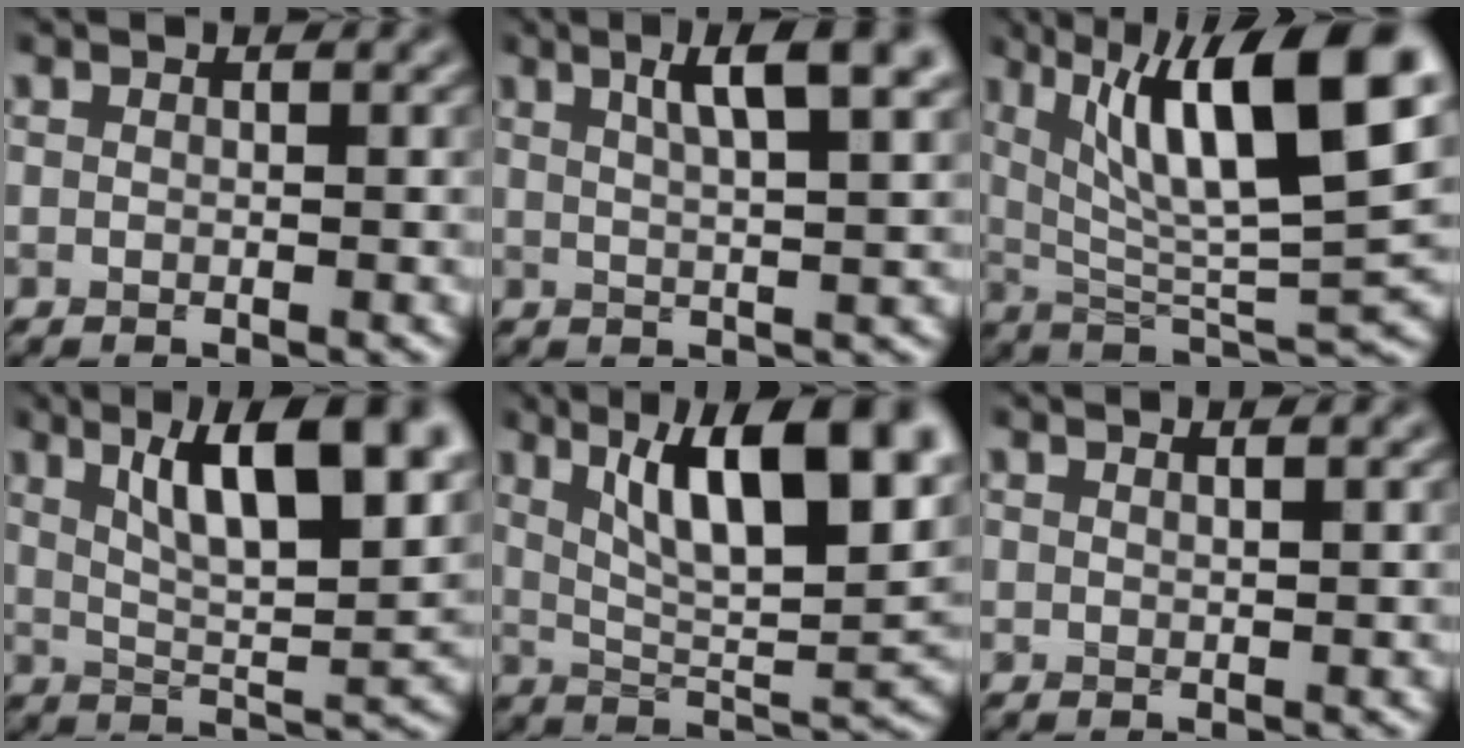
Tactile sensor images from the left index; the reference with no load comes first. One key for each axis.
{"total": 6.4, "fx": 3.2, "fy": 1.5, "fz": 5.3, "tx": -0.064, "ty": 0.012, "tz": 0.046}
{"total": 13.1, "fx": 5.2, "fy": 3.4, "fz": 11.6, "tx": -0.188, "ty": 0.005, "tz": 0.089}
{"total": 11.8, "fx": 5.3, "fy": 3.9, "fz": 9.8, "tx": -0.134, "ty": 0.009, "tz": 0.083}
{"total": 13.0, "fx": 5.7, "fy": 4.5, "fz": 10.8, "tx": -0.149, "ty": 0.006, "tz": 0.093}
{"total": 0.7, "fx": 0.6, "fy": 0.1, "fz": 0.4, "tx": -0.005, "ty": 0.002, "tz": 0.009}